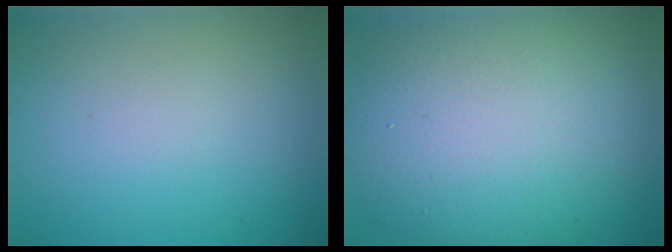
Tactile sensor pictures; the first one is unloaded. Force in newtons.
{"total": 13.0, "press": 13.0, "slide": 1.0}